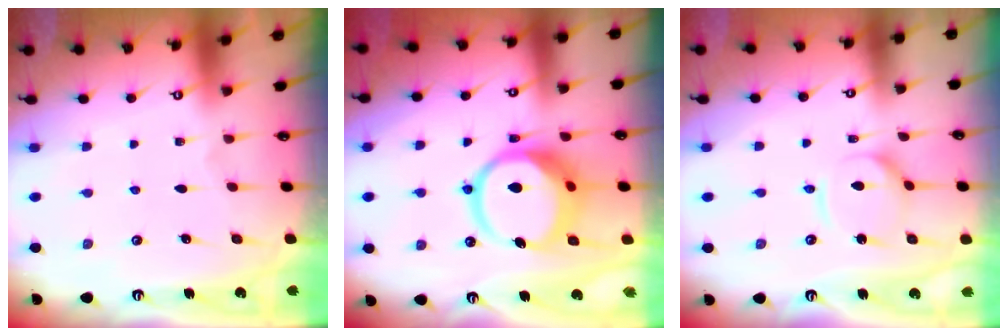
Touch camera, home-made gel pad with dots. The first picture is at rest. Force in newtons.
{"total": 14.6, "press": 14.4, "slide": 1.9}
{"total": 6.8, "press": 6.8, "slide": 0.6}